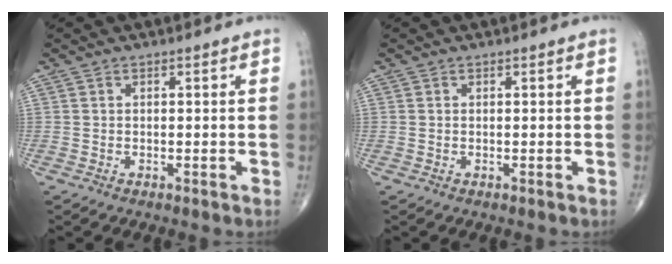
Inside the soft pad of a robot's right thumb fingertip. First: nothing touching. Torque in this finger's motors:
{"motor_torque": [-0.30, -0.19, -0.22, 0.06, 0.02]}